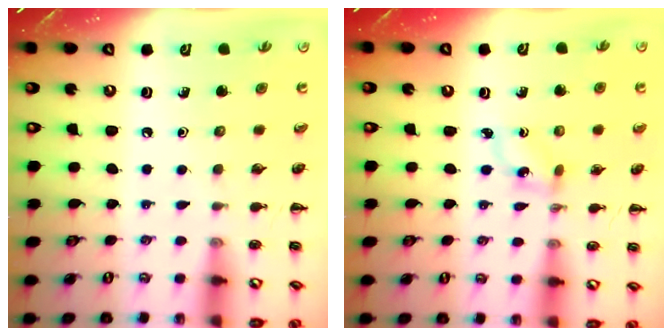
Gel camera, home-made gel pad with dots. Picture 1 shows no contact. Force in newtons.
{"total": 1.9, "press": 1.8, "slide": 0.7}